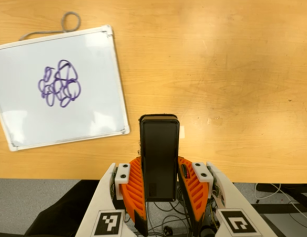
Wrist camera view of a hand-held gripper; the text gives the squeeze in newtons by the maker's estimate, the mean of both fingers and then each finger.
{"total": 5.2, "left": 3.6, "right": 6.7}